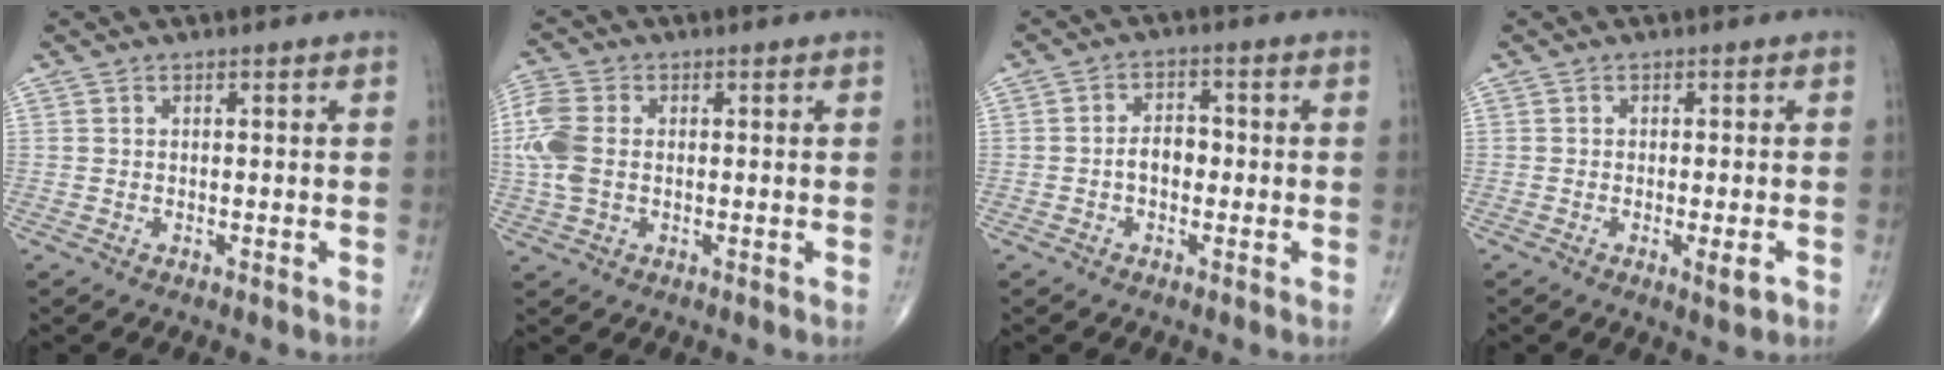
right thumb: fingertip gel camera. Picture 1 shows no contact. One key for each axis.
{"total": 8.0, "fx": 0.1, "fy": 5.4, "fz": 5.9, "tx": -0.160, "ty": 0.012, "tz": -0.002}
{"total": 4.1, "fx": -0.8, "fy": 2.8, "fz": 2.9, "tx": -0.038, "ty": 0.017, "tz": -0.019}
{"total": 2.9, "fx": -1.1, "fy": 0.6, "fz": 2.7, "tx": -0.040, "ty": -0.006, "tz": -0.015}